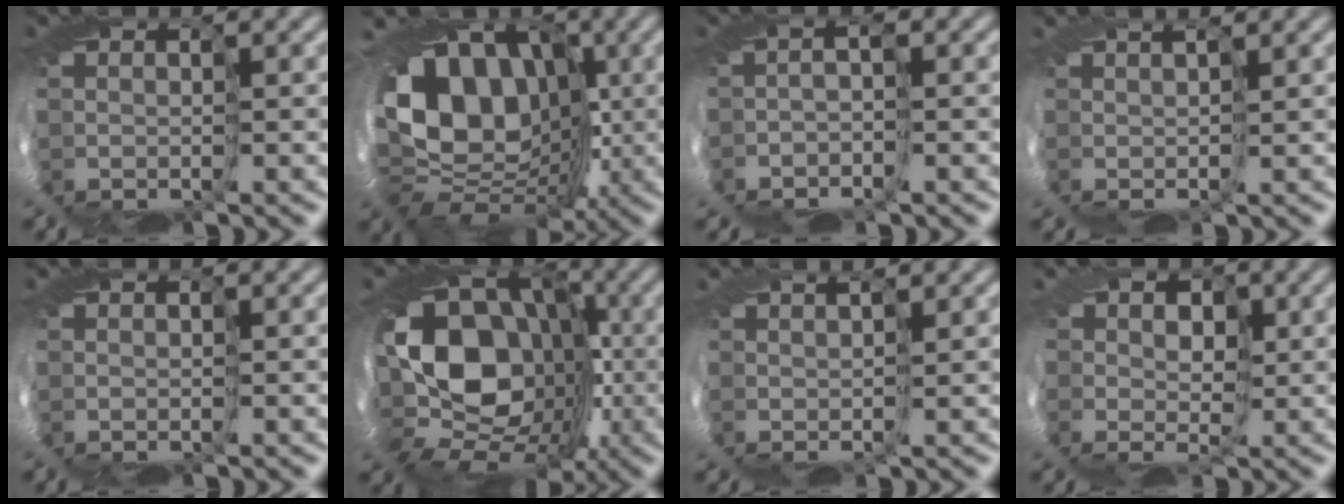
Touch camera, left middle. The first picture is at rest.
{"total": 10.0, "force": [1.5, 8.0, 5.8], "torque": [-0.074, 0.019, -0.009]}
{"total": 1.8, "force": [-1.2, -1.3, 0.0], "torque": [0.015, 0.003, -0.032]}
{"total": 3.0, "force": [1.9, -2.1, -1.0], "torque": [0.024, 0.024, 0.004]}
{"total": 0.0}
{"total": 16.1, "force": [-0.7, 13.2, 9.2], "torque": [-0.116, -0.013, -0.067]}
{"total": 2.9, "force": [2.0, -1.9, -0.8], "torque": [0.017, 0.023, 0.007]}
{"total": 2.3, "force": [1.4, 1.4, 1.1], "torque": [0.004, 0.015, -0.007]}